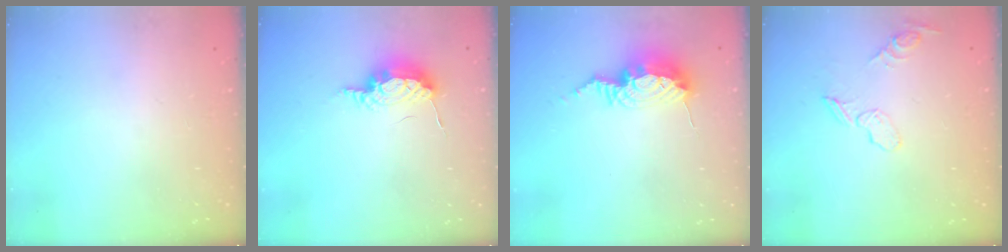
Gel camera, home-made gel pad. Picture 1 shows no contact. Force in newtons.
{"total": 11.2, "press": 8.7, "slide": 7.0}
{"total": 10.3, "press": 10.2, "slide": 1.0}
{"total": 8.3, "press": 8.1, "slide": 1.6}